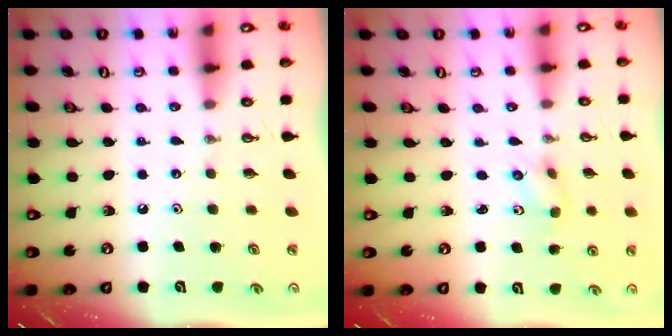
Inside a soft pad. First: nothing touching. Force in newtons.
{"total": 2.3, "press": 2.0, "slide": 1.1}